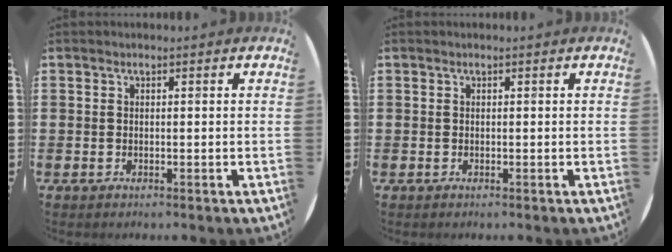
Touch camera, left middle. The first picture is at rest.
{"total": 0.0}